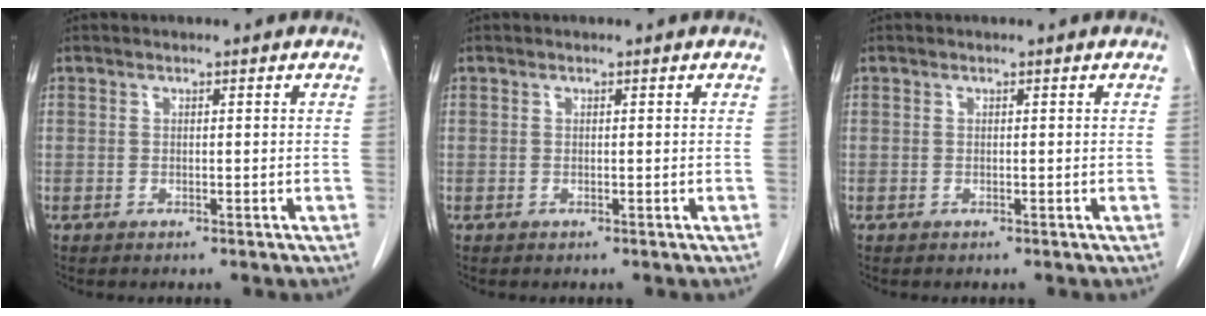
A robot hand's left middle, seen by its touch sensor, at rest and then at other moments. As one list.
[{"total": 0.0}, {"total": 0.0}]